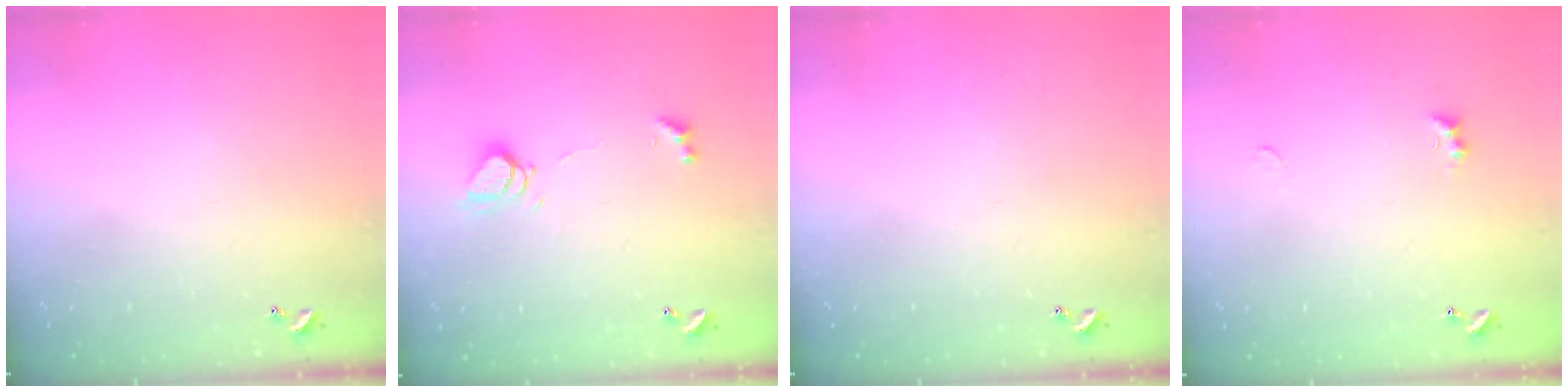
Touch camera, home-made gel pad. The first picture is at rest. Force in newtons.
{"total": 5.5, "press": 5.4, "slide": 0.8}
{"total": 0.0}
{"total": 1.4, "press": 1.3, "slide": 0.5}